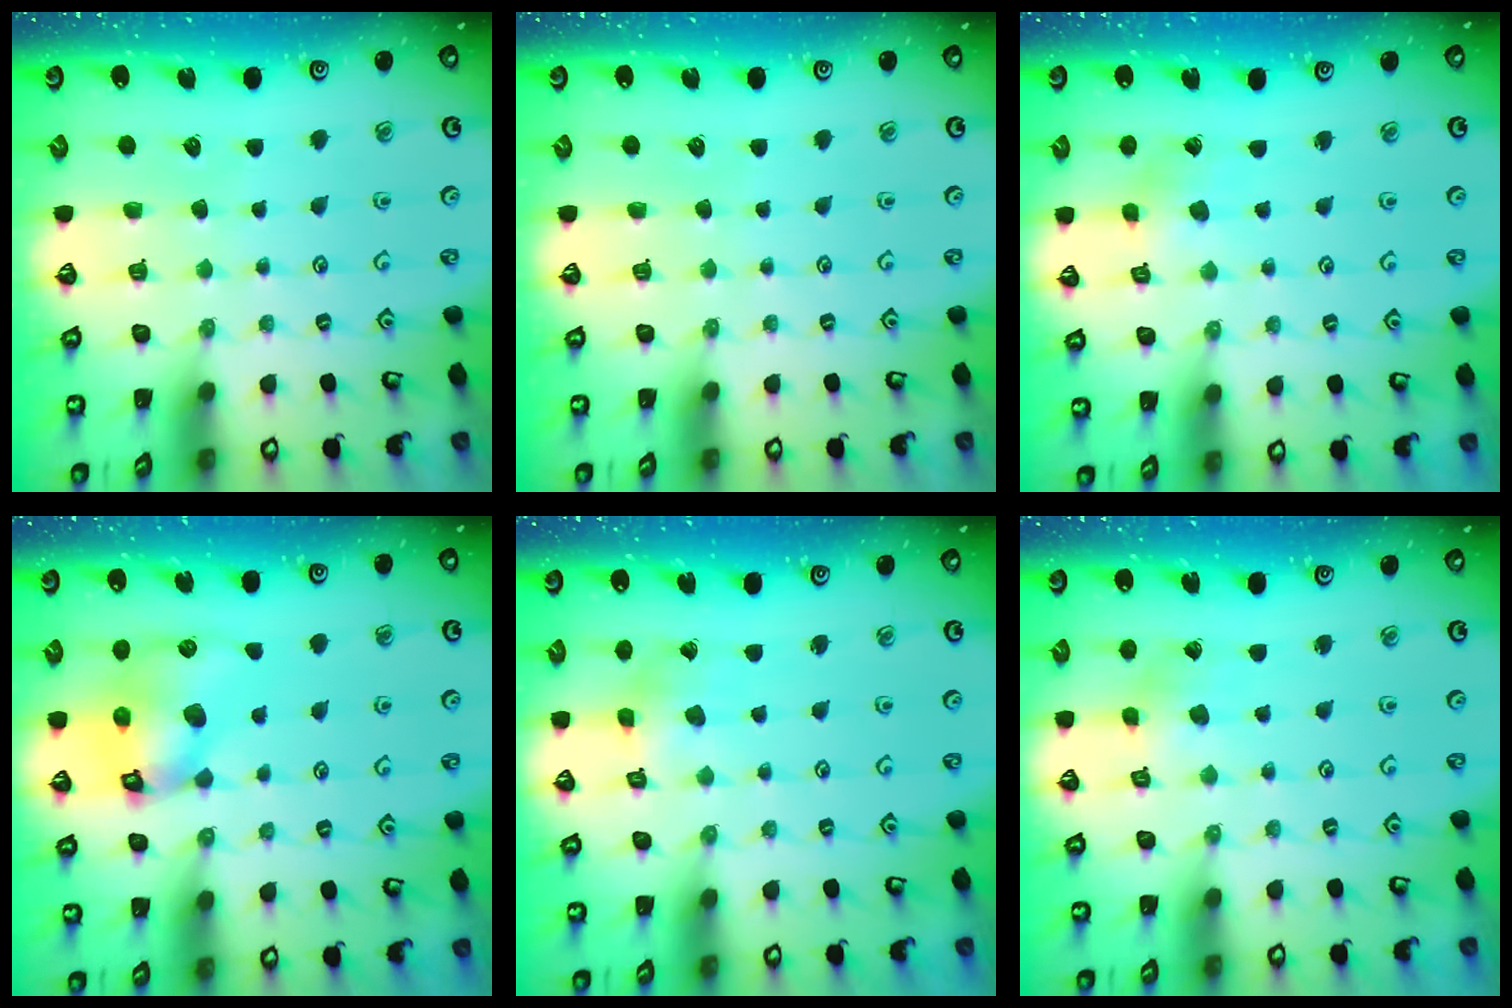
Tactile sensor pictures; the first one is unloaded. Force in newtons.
{"total": 0.0}
{"total": 2.3, "press": 2.2, "slide": 0.3}
{"total": 12.7, "press": 12.6, "slide": 1.7}
{"total": 2.4, "press": 2.4, "slide": 0.5}
{"total": 2.3, "press": 2.2, "slide": 0.3}